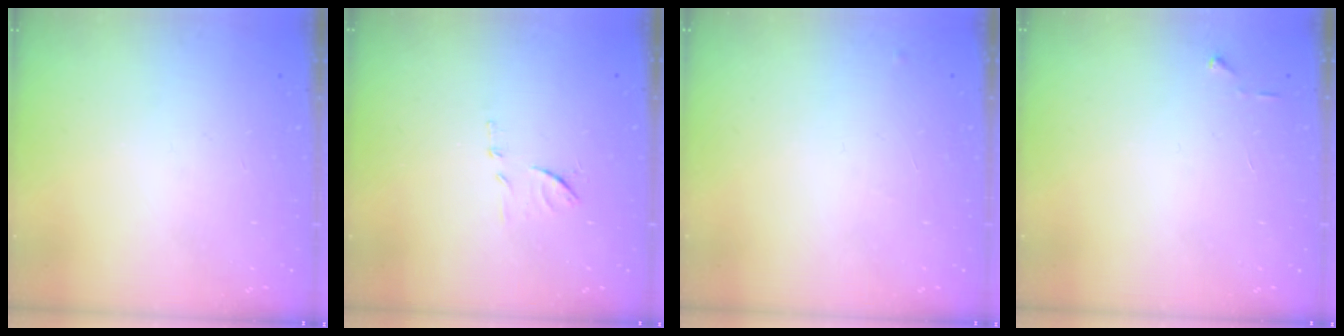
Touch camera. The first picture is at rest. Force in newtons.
{"total": 8.2, "press": 8.2, "slide": 0.6}
{"total": 4.5, "press": 4.4, "slide": 0.6}
{"total": 3.0, "press": 2.9, "slide": 0.4}